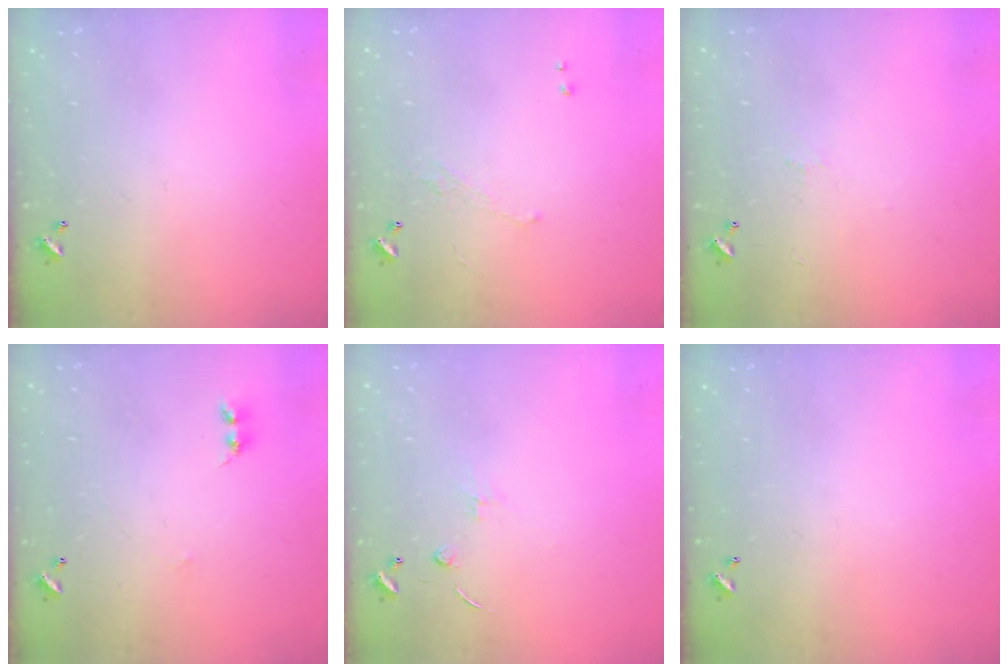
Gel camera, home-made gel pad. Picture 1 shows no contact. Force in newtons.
{"total": 0.7, "press": 0.0, "slide": 0.7}
{"total": 0.6, "press": 0.4, "slide": 0.5}
{"total": 2.5, "press": 2.4, "slide": 0.4}
{"total": 1.3, "press": 1.2, "slide": 0.5}
{"total": 0.0}